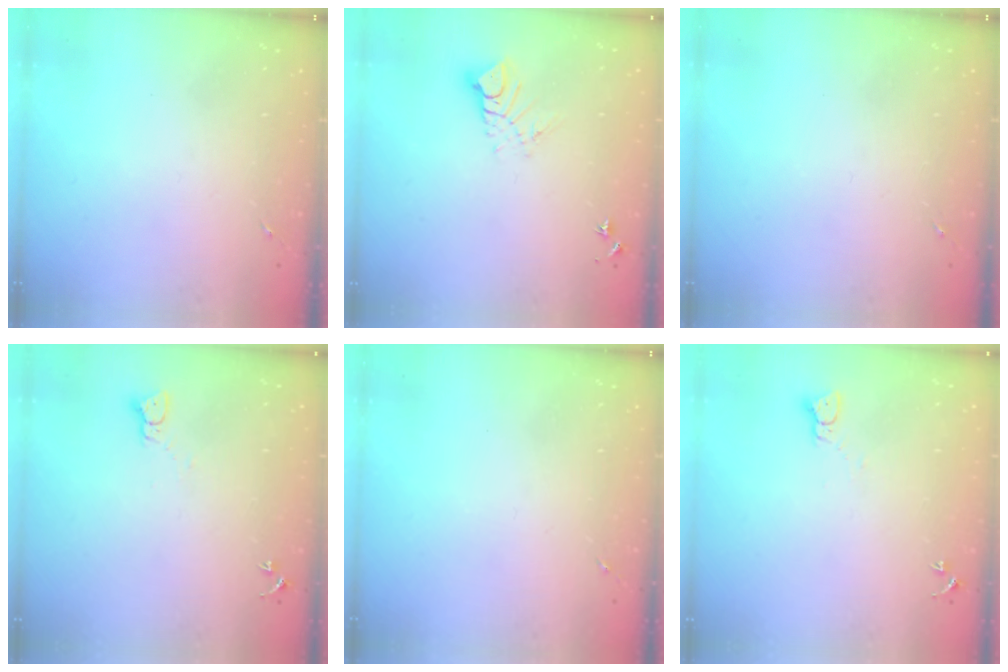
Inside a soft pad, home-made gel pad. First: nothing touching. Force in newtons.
{"total": 7.7, "press": 7.7, "slide": 0.7}
{"total": 0.0}
{"total": 2.3, "press": 2.3, "slide": 0.2}
{"total": 0.0}
{"total": 2.3, "press": 2.3, "slide": 0.2}